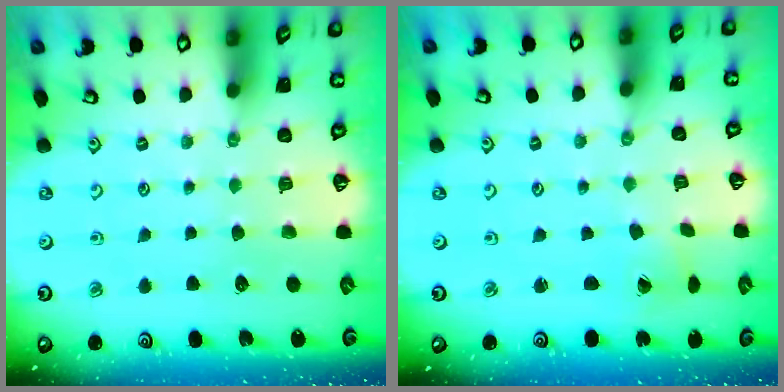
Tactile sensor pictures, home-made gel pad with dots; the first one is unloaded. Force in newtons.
{"total": 1.6, "press": 1.6, "slide": 0.3}